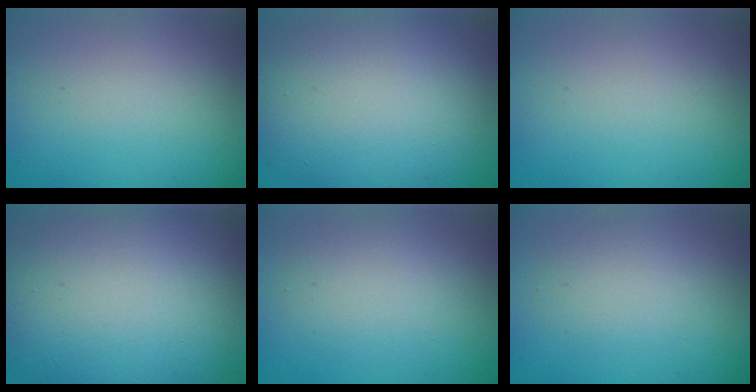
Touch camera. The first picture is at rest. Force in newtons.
{"total": 11.1, "press": 11.1, "slide": 0.7}
{"total": 0.0}
{"total": 15.3, "press": 15.3, "slide": 1.1}
{"total": 2.9, "press": 2.9, "slide": 0.2}
{"total": 2.1, "press": 2.0, "slide": 0.1}